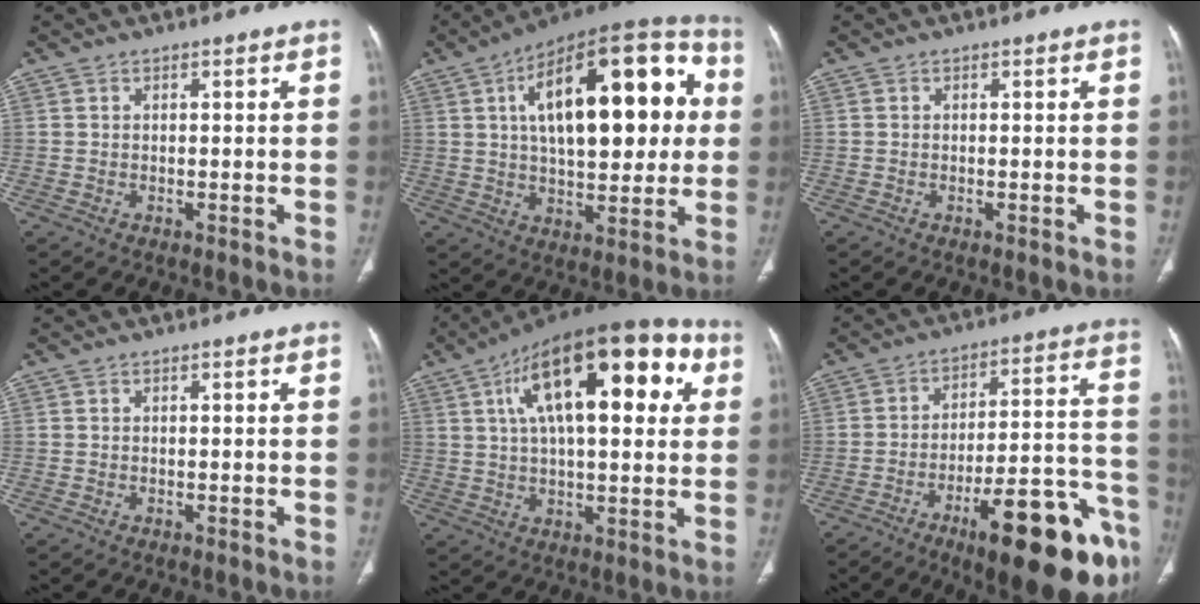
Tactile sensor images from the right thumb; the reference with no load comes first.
{"total": 28.6, "force": [5.8, 13.3, 24.6], "torque": [-0.343, 0.027, 0.081]}
{"total": 0.0}
{"total": 0.0}
{"total": 25.9, "force": [8.5, 10.9, 22.0], "torque": [-0.323, 0.021, 0.123]}
{"total": 24.0, "force": [-13.4, 6.4, 18.9], "torque": [-0.188, 0.082, -0.190]}